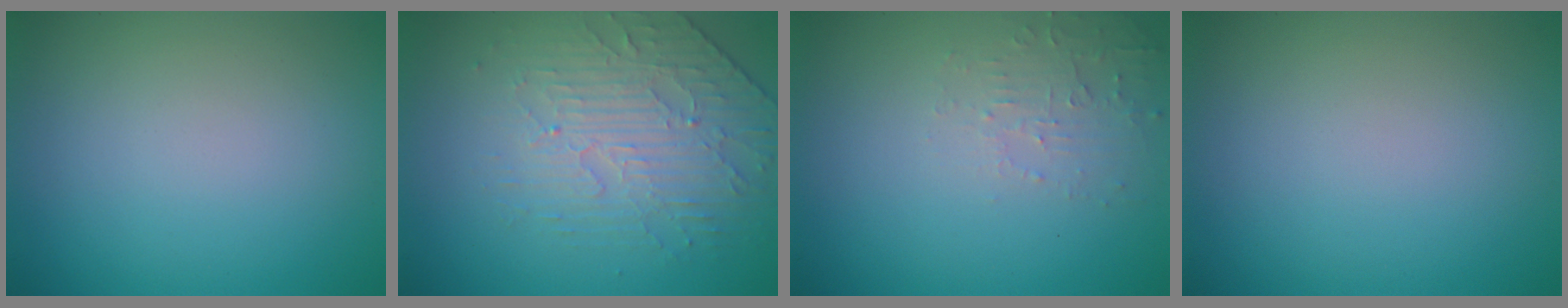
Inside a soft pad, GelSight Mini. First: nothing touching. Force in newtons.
{"total": 4.4, "press": 3.4, "slide": 2.7}
{"total": 1.9, "press": 1.9, "slide": 0.3}
{"total": 0.0}